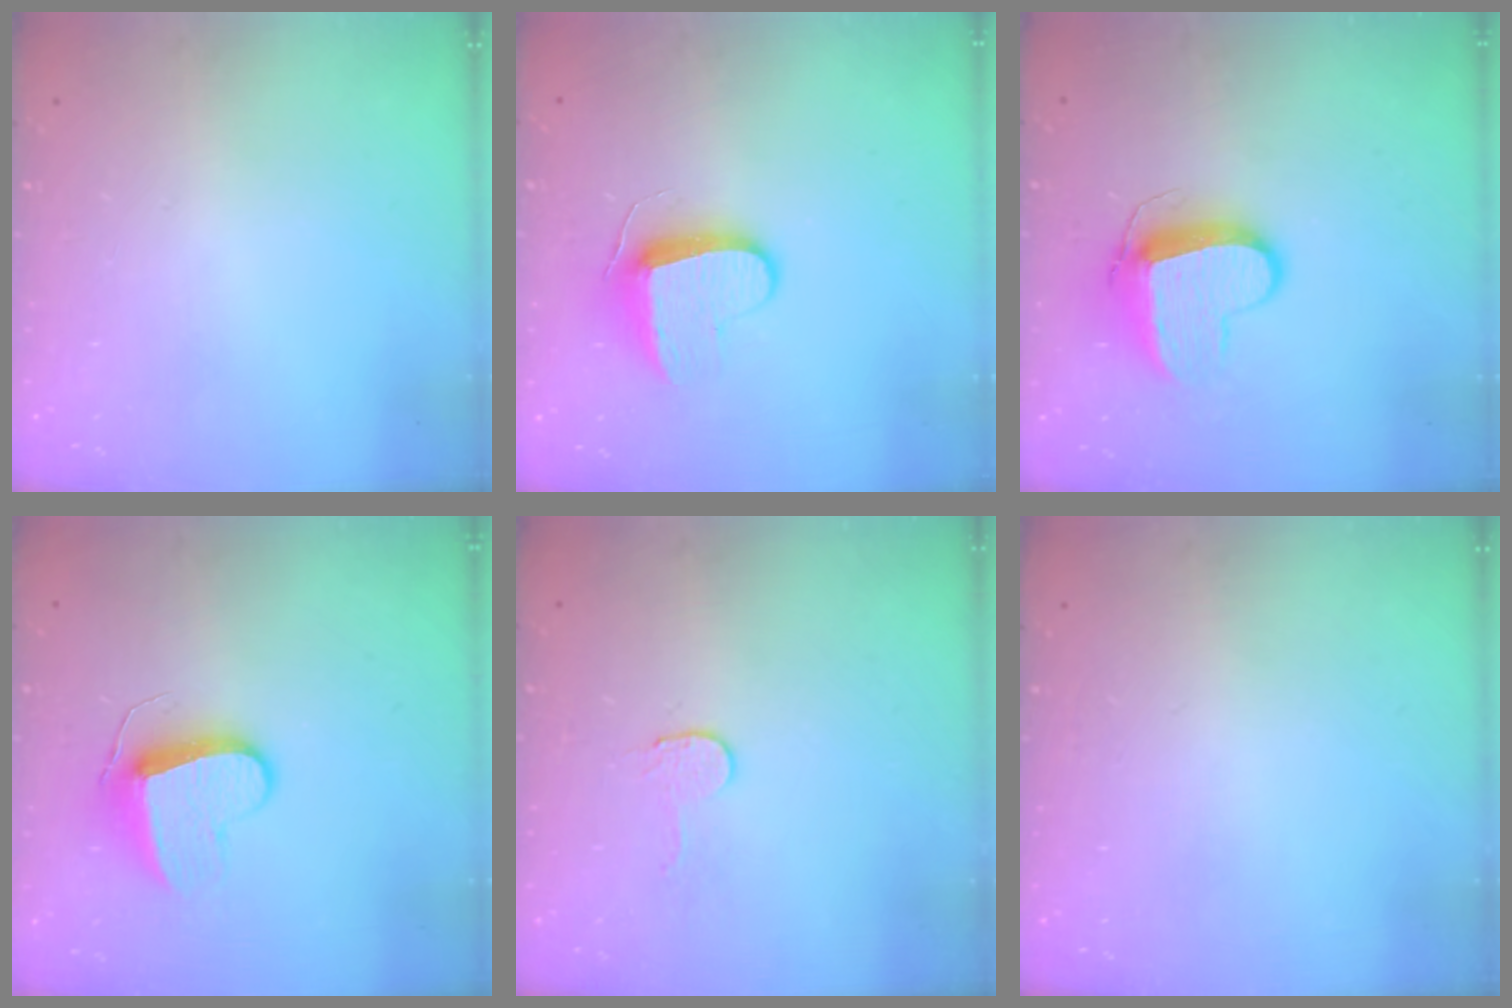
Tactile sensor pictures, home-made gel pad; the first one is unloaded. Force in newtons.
{"total": 9.2, "press": 9.2, "slide": 0.7}
{"total": 10.9, "press": 10.8, "slide": 0.6}
{"total": 9.9, "press": 9.8, "slide": 0.6}
{"total": 2.7, "press": 2.7, "slide": 0.2}
{"total": 0.0}